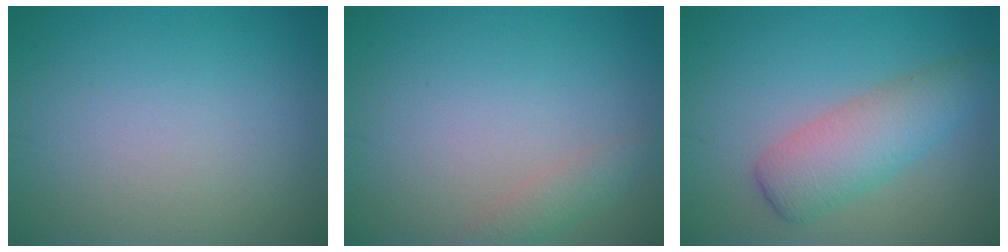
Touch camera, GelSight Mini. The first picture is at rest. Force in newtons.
{"total": 1.6, "press": 1.6, "slide": 0.2}
{"total": 4.7, "press": 4.7, "slide": 0.1}